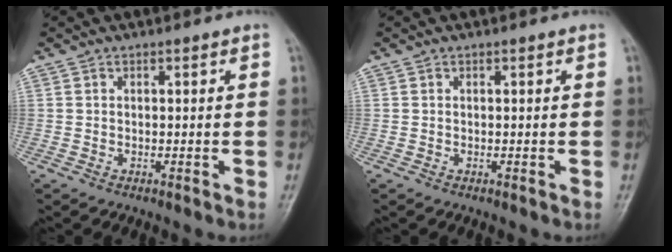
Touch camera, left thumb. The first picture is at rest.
{"total": 0.0}